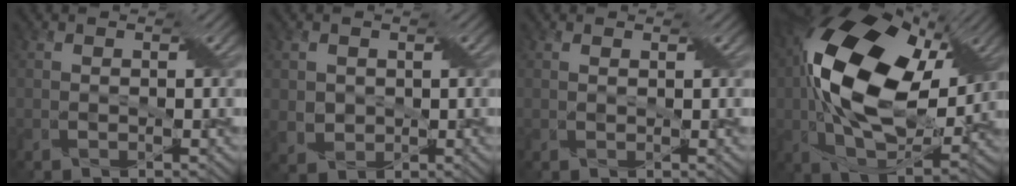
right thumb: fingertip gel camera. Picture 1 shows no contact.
{"total": 3.0, "force": [0.6, 2.8, 0.7], "torque": [-0.033, -0.009, 0.012]}
{"total": 0.5, "force": [0.4, 0.2, 0.3], "torque": [-0.007, 0.000, 0.007]}
{"total": 20.3, "force": [4.5, 11.6, 16.1], "torque": [-0.322, 0.023, 0.064]}